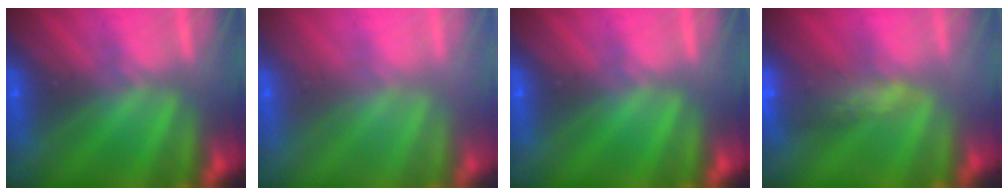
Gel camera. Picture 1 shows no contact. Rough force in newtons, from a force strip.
{"total": 2.7}
{"total": 0.0}
{"total": 9.4}